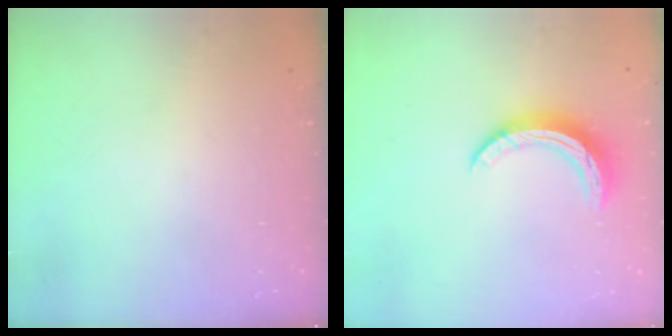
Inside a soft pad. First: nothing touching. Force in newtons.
{"total": 10.1, "press": 10.1, "slide": 0.5}